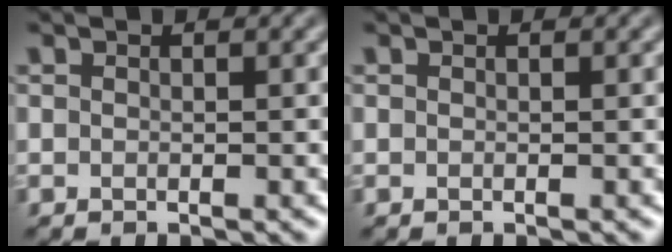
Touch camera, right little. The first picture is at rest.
{"total": 0.0}